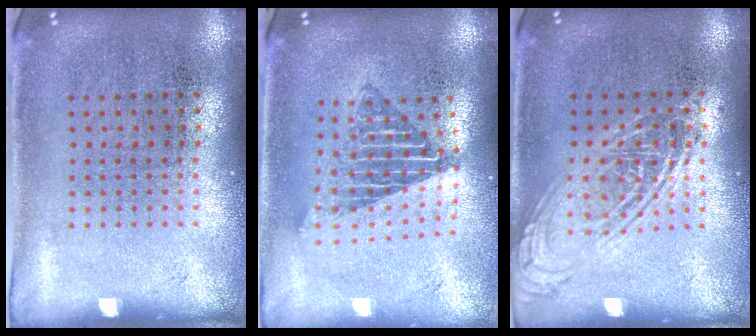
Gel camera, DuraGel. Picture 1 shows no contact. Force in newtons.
{"total": 1.7, "press": 1.3, "slide": 1.0}
{"total": 2.1, "press": 2.1, "slide": 0.1}